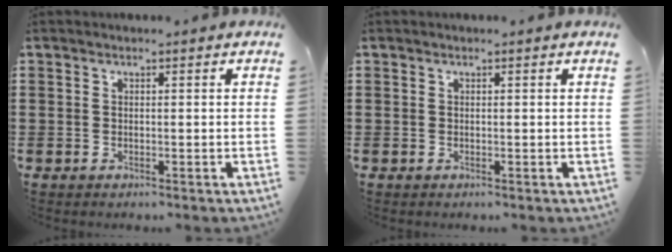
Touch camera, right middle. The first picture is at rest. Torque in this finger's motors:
{"motor_torque": [-0.34, 0.13, -0.03, -0.01]}